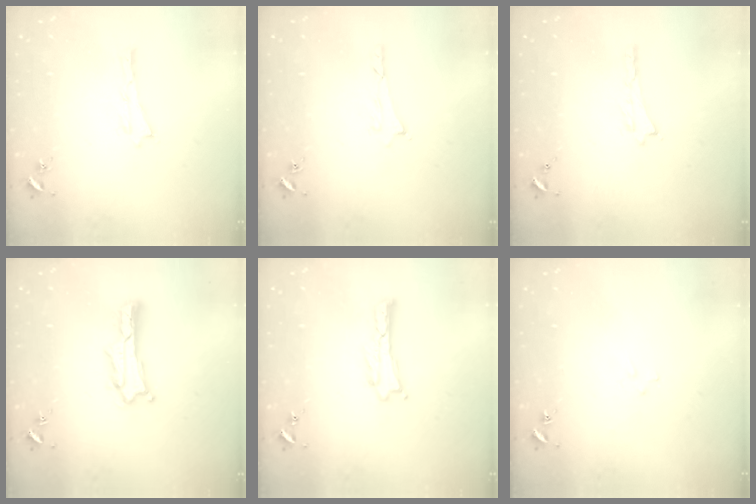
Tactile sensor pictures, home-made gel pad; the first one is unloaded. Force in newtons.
{"total": 0.6, "press": 0.5, "slide": 0.2}
{"total": 0.0}
{"total": 2.0, "press": 2.0, "slide": 0.3}
{"total": 0.7, "press": 0.7, "slide": 0.2}
{"total": 1.9, "press": 1.9, "slide": 0.1}